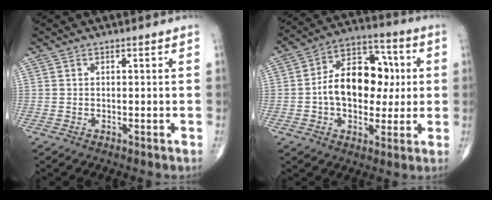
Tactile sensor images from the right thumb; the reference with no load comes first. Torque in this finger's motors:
{"motor_torque": [1.75, 2.18, 1.42, -0.26, 0.10]}